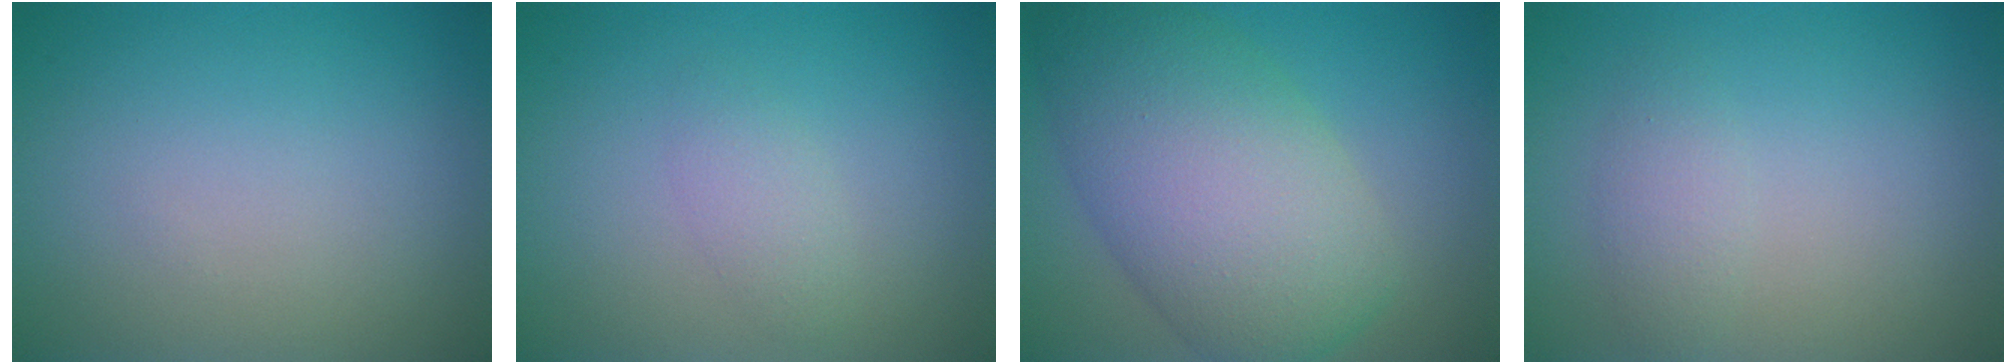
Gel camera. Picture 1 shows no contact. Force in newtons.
{"total": 1.5, "press": 1.5, "slide": 0.1}
{"total": 9.9, "press": 9.9, "slide": 0.4}
{"total": 1.6, "press": 1.6, "slide": 0.0}